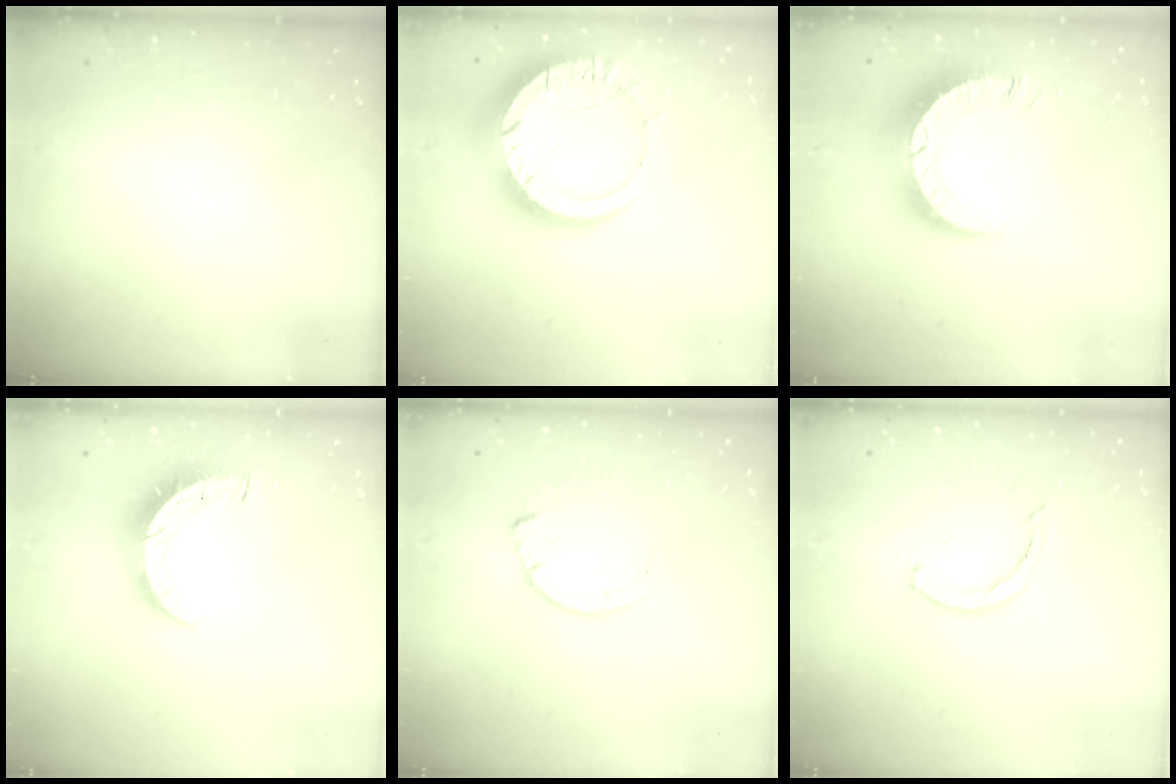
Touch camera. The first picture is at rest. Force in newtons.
{"total": 16.0, "press": 15.9, "slide": 1.7}
{"total": 10.0, "press": 10.0, "slide": 1.1}
{"total": 8.4, "press": 8.3, "slide": 0.6}
{"total": 3.3, "press": 3.3, "slide": 0.4}
{"total": 2.4, "press": 2.4, "slide": 0.1}